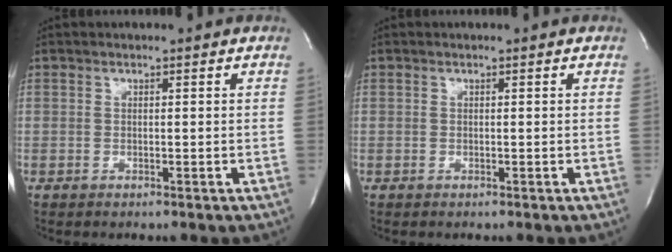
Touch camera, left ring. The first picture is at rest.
{"total": 0.0}